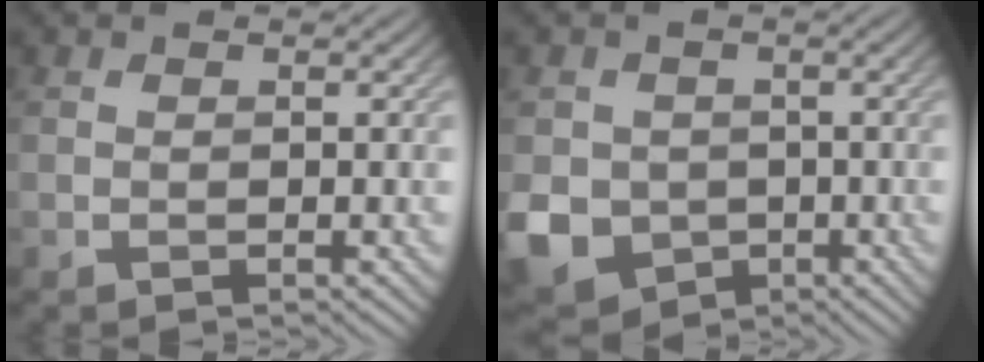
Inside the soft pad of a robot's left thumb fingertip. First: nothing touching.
{"total": 9.0, "force": [-2.4, 7.8, 3.9], "torque": [-0.113, -0.033, -0.056]}